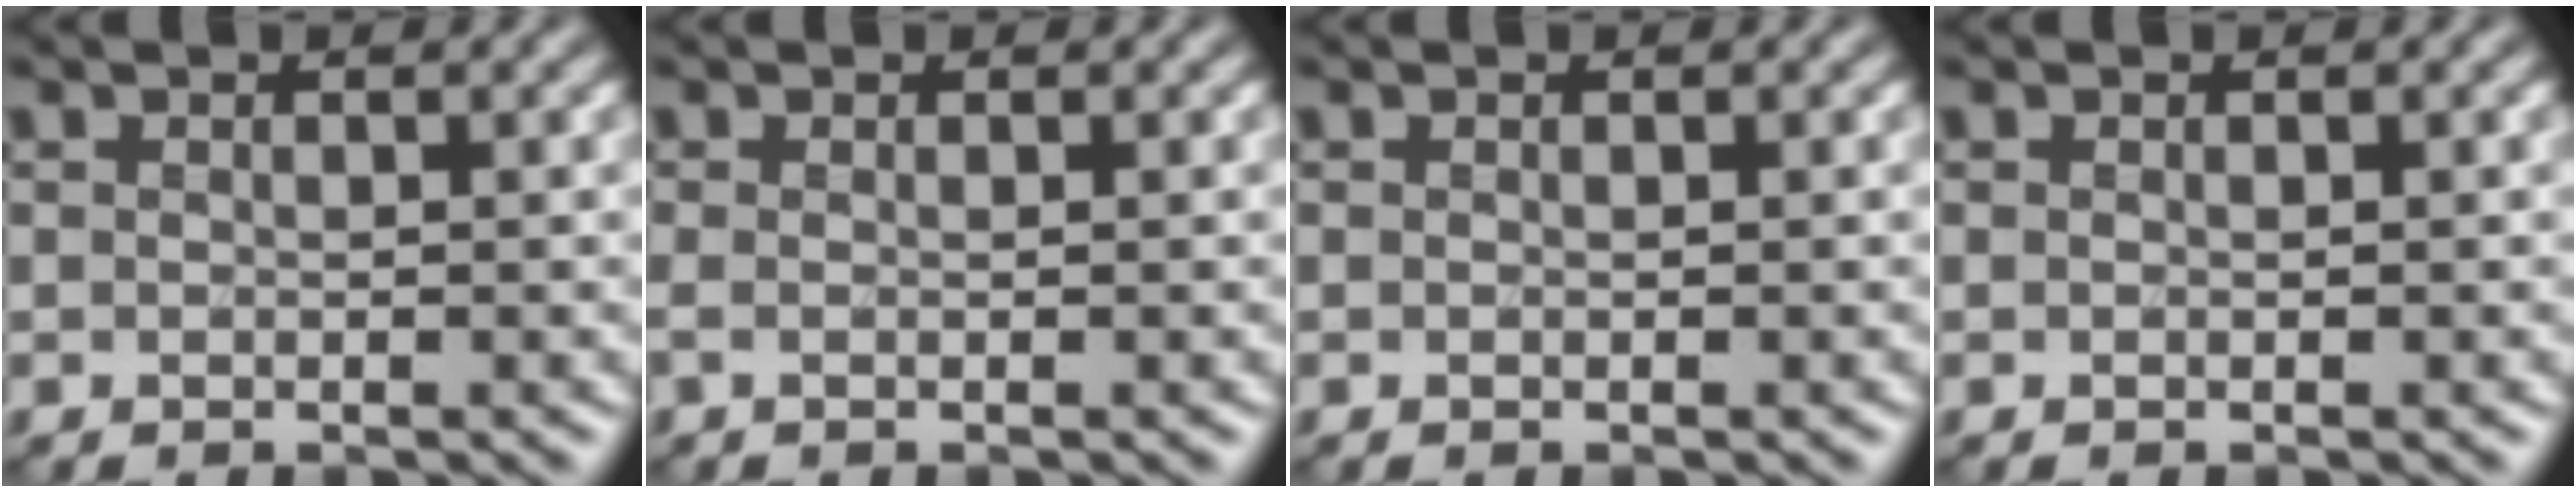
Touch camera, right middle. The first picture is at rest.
{"total": 0.7, "force": [-0.2, 0.1, 0.6], "torque": [-0.011, 0.002, -0.004]}
{"total": 0.0}
{"total": 0.0}